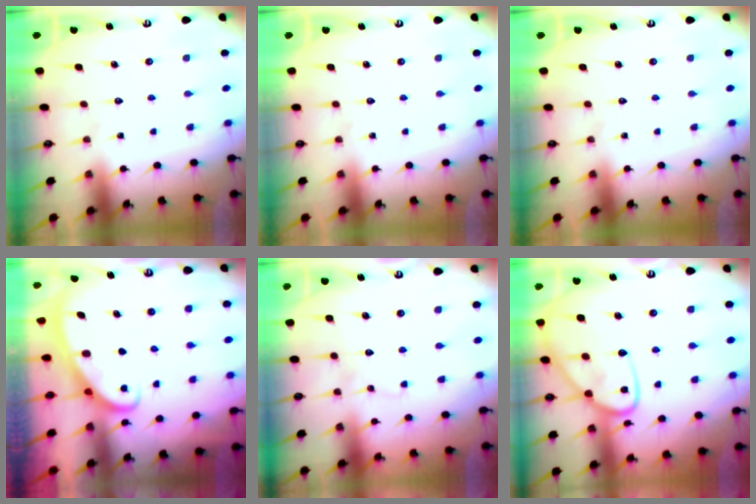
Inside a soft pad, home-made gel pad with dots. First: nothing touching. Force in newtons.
{"total": 0.0}
{"total": 0.0}
{"total": 2.7, "press": 2.7, "slide": 0.4}
{"total": 4.3, "press": 4.3, "slide": 0.3}
{"total": 15.7, "press": 15.7, "slide": 1.3}